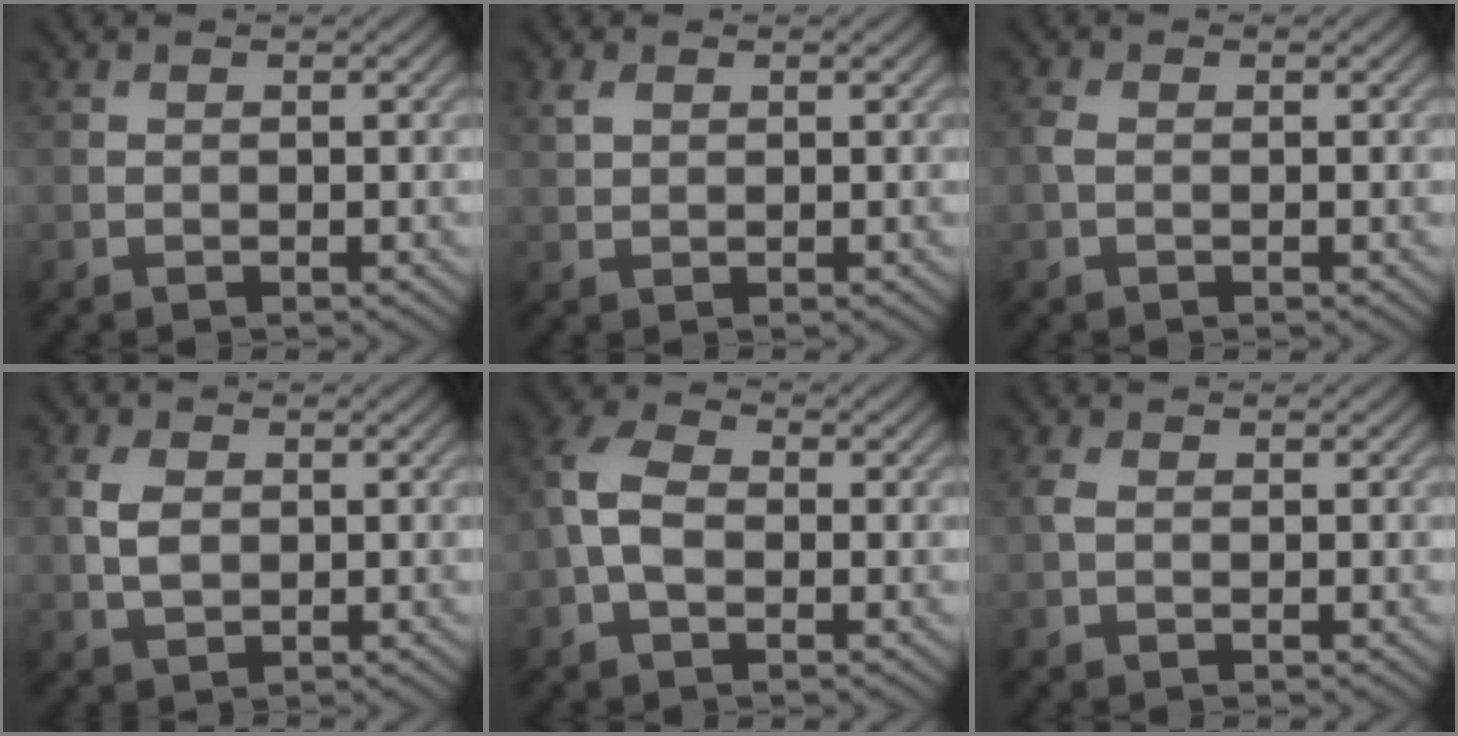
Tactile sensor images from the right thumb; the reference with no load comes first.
{"total": 1.7, "force": [0.9, 1.1, 1.0], "torque": [-0.026, 0.002, 0.020]}
{"total": 1.2, "force": [-0.1, 0.8, 0.9], "torque": [-0.027, 0.003, -0.005]}
{"total": 3.5, "force": [0.3, 2.4, 2.5], "torque": [-0.064, 0.001, 0.005]}
{"total": 5.7, "force": [-0.3, 3.8, 4.3], "torque": [-0.105, 0.011, -0.019]}
{"total": 1.2, "force": [0.1, 0.8, 0.9], "torque": [-0.027, 0.004, -0.002]}